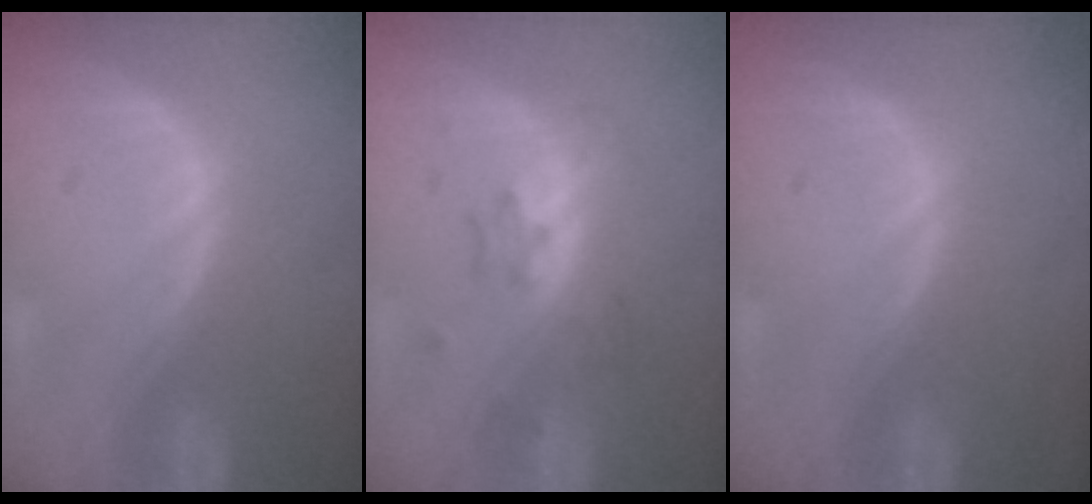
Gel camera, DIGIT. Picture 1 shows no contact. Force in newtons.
{"total": 4.5, "press": 4.2, "slide": 1.5}
{"total": 0.0}